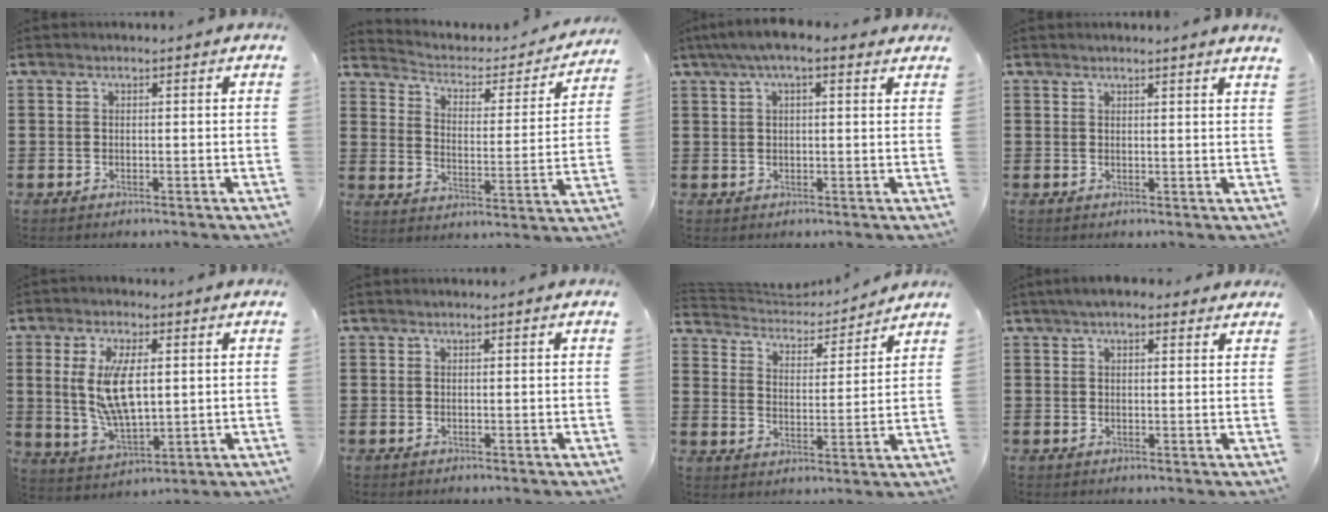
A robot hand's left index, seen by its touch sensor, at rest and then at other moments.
{"total": 2.6, "force": [2.0, 1.3, 1.0], "torque": [-0.035, -0.018, 0.025]}
{"total": 4.4, "force": [2.6, 0.9, 3.5], "torque": [-0.072, 0.008, 0.044]}
{"total": 1.4, "force": [1.3, -0.4, 0.5], "torque": [-0.009, -0.004, 0.024]}
{"total": 10.1, "force": [1.9, 4.5, 8.8], "torque": [-0.190, 0.003, 0.030]}
{"total": 0.0}
{"total": 3.8, "force": [3.7, 0.9, 0.4], "torque": [-0.034, -0.027, 0.057]}
{"total": 3.6, "force": [2.6, 1.2, 2.1], "torque": [-0.046, 0.008, 0.046]}